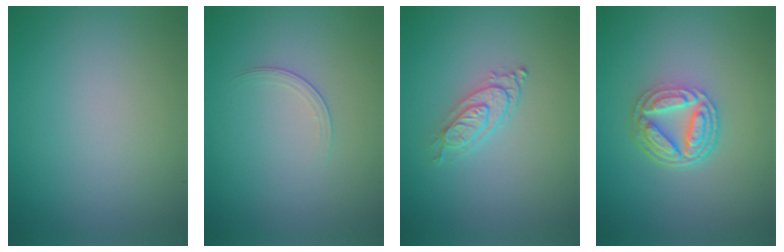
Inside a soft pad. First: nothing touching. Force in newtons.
{"total": 1.3, "press": 0.5, "slide": 1.2}
{"total": 2.8, "press": 2.2, "slide": 1.7}
{"total": 5.1, "press": 3.9, "slide": 3.4}